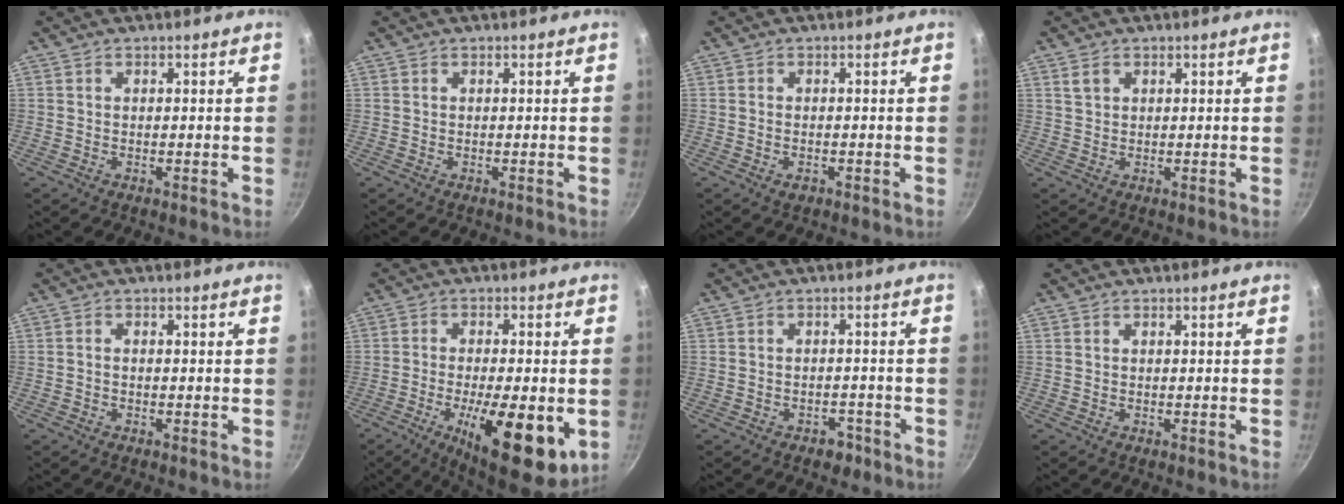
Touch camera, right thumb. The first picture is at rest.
{"total": 0.0}
{"total": 1.5, "force": [-0.8, 0.9, 1.0], "torque": [-0.017, 0.005, -0.010]}
{"total": 1.9, "force": [1.0, 1.3, 0.9], "torque": [-0.014, 0.001, 0.022]}
{"total": 0.8, "force": [-0.3, 0.5, 0.5], "torque": [-0.006, 0.001, -0.009]}
{"total": 16.8, "force": [-4.2, 5.7, 15.2], "torque": [-0.215, -0.024, -0.046]}
{"total": 3.1, "force": [-2.1, 1.9, 1.3], "torque": [-0.010, 0.015, -0.027]}
{"total": 0.0}